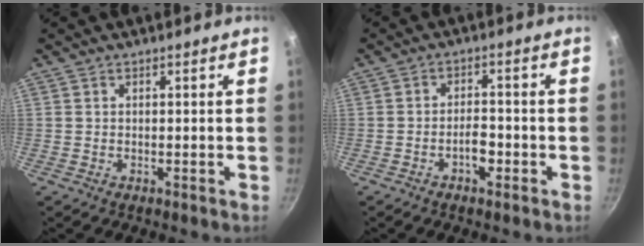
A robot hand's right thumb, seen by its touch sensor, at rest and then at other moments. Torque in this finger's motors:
{"motor_torque": [0.54, 0.55, -0.05, 0.01, 0.13]}